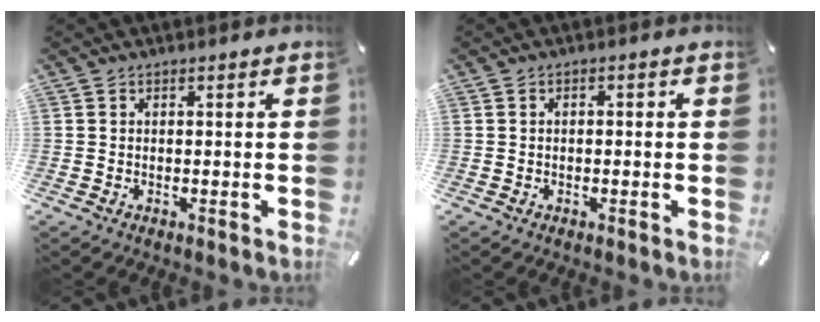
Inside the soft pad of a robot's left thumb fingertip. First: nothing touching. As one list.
[{"total": 1.0, "force": [-0.3, 0.6, 0.7], "torque": [-0.015, 0.002, -0.007]}]